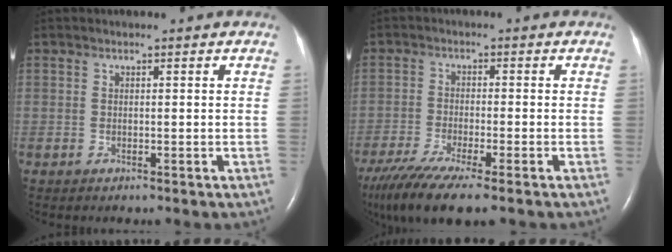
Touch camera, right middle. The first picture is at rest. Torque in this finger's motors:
{"motor_torque": [1.06, -0.99, 0.20, 0.11]}